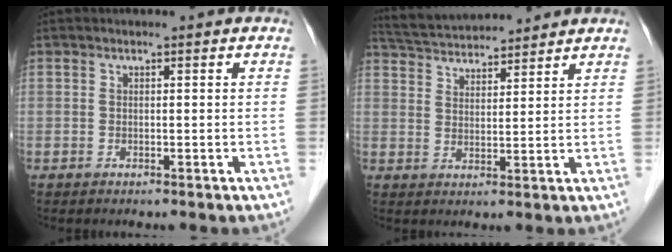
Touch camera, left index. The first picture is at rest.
{"total": 15.6, "force": [14.5, 2.5, 5.2], "torque": [-0.095, 0.023, 0.247]}